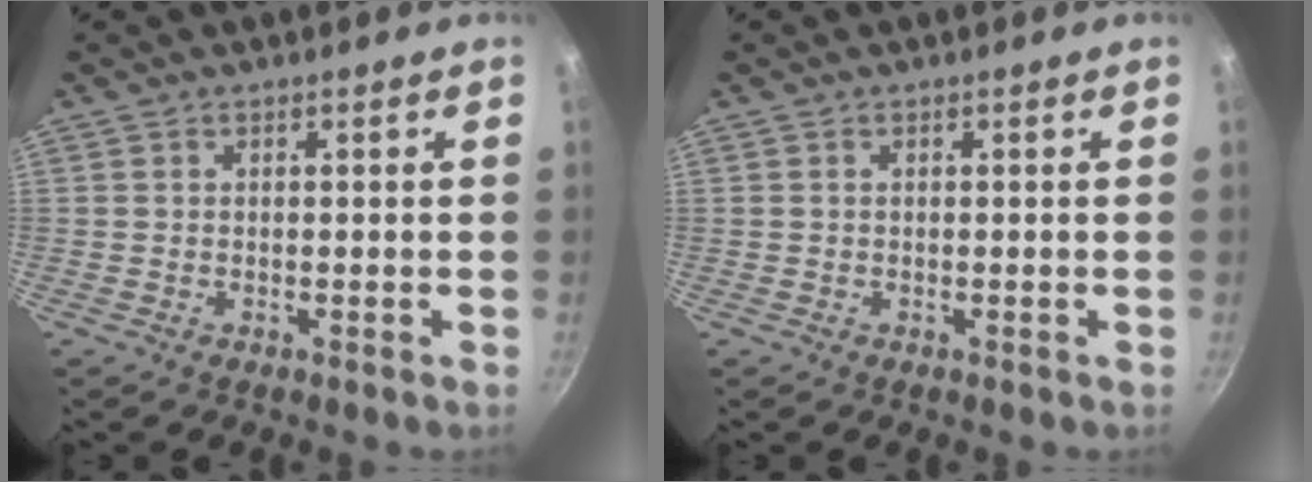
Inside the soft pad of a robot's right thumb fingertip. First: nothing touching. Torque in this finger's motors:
{"motor_torque": [0.39, -0.27, 0.02, -0.08, 0.00]}